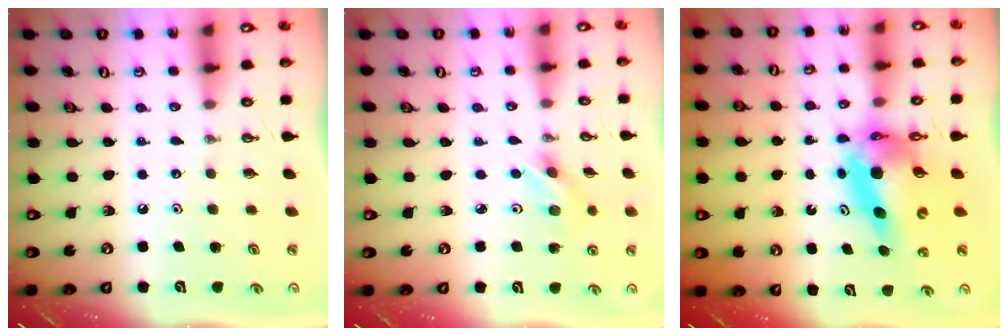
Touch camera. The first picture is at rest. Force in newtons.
{"total": 2.7, "press": 2.7, "slide": 0.3}
{"total": 11.9, "press": 11.8, "slide": 1.2}